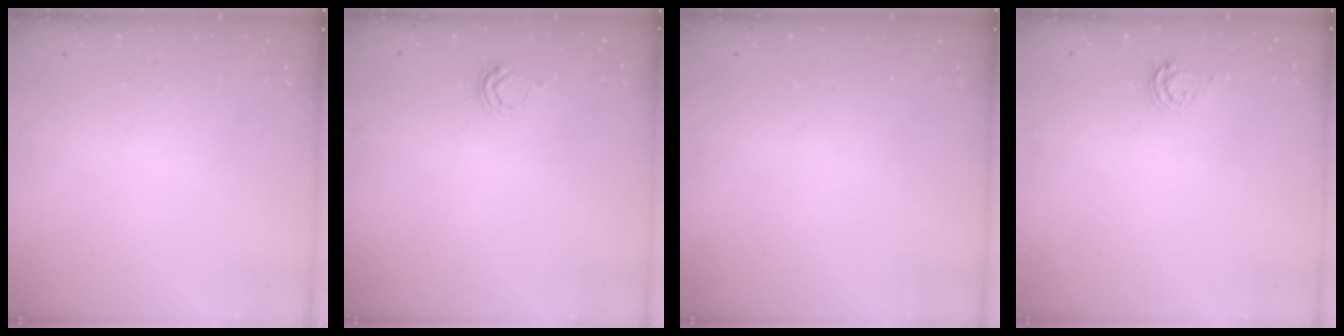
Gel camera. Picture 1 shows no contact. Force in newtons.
{"total": 4.3, "press": 4.3, "slide": 0.6}
{"total": 0.0}
{"total": 4.6, "press": 4.5, "slide": 0.6}